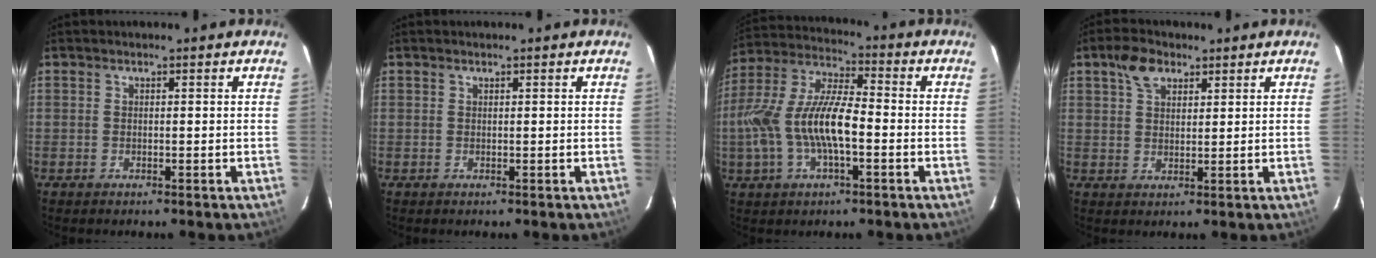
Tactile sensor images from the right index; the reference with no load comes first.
{"total": 0.0}
{"total": 14.9, "force": [-3.4, 5.4, 13.5], "torque": [-0.281, 0.003, -0.063]}
{"total": 5.2, "force": [2.9, 3.1, 2.9], "torque": [-0.052, 0.016, 0.053]}